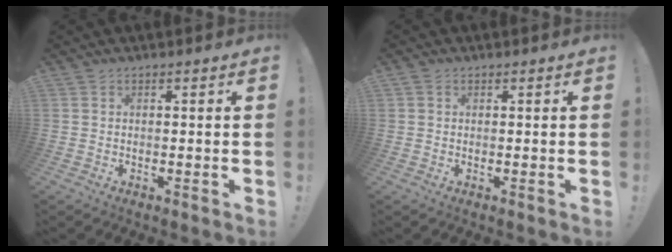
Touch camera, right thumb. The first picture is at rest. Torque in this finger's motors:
{"motor_torque": [-0.03, 0.02, -0.26, 0.17, 0.09]}